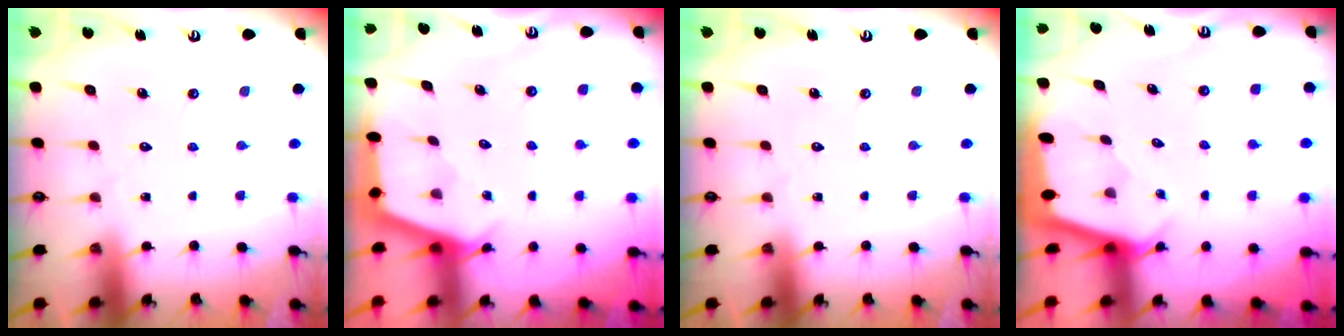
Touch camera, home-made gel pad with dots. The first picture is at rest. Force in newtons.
{"total": 2.7, "press": 2.7, "slide": 0.3}
{"total": 0.0}
{"total": 2.1, "press": 2.1, "slide": 0.2}